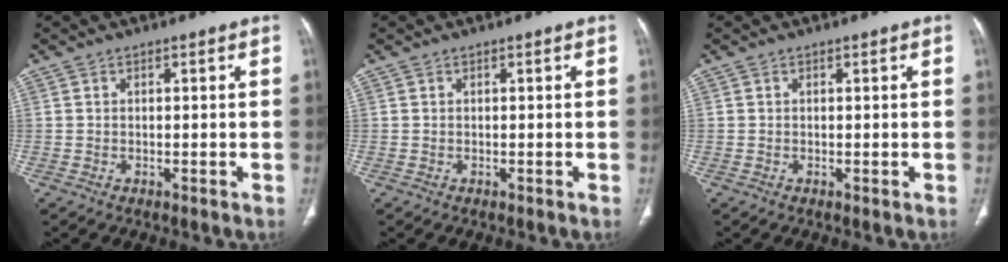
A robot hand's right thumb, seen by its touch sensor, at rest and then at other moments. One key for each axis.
{"total": 0.0}
{"total": 0.0}